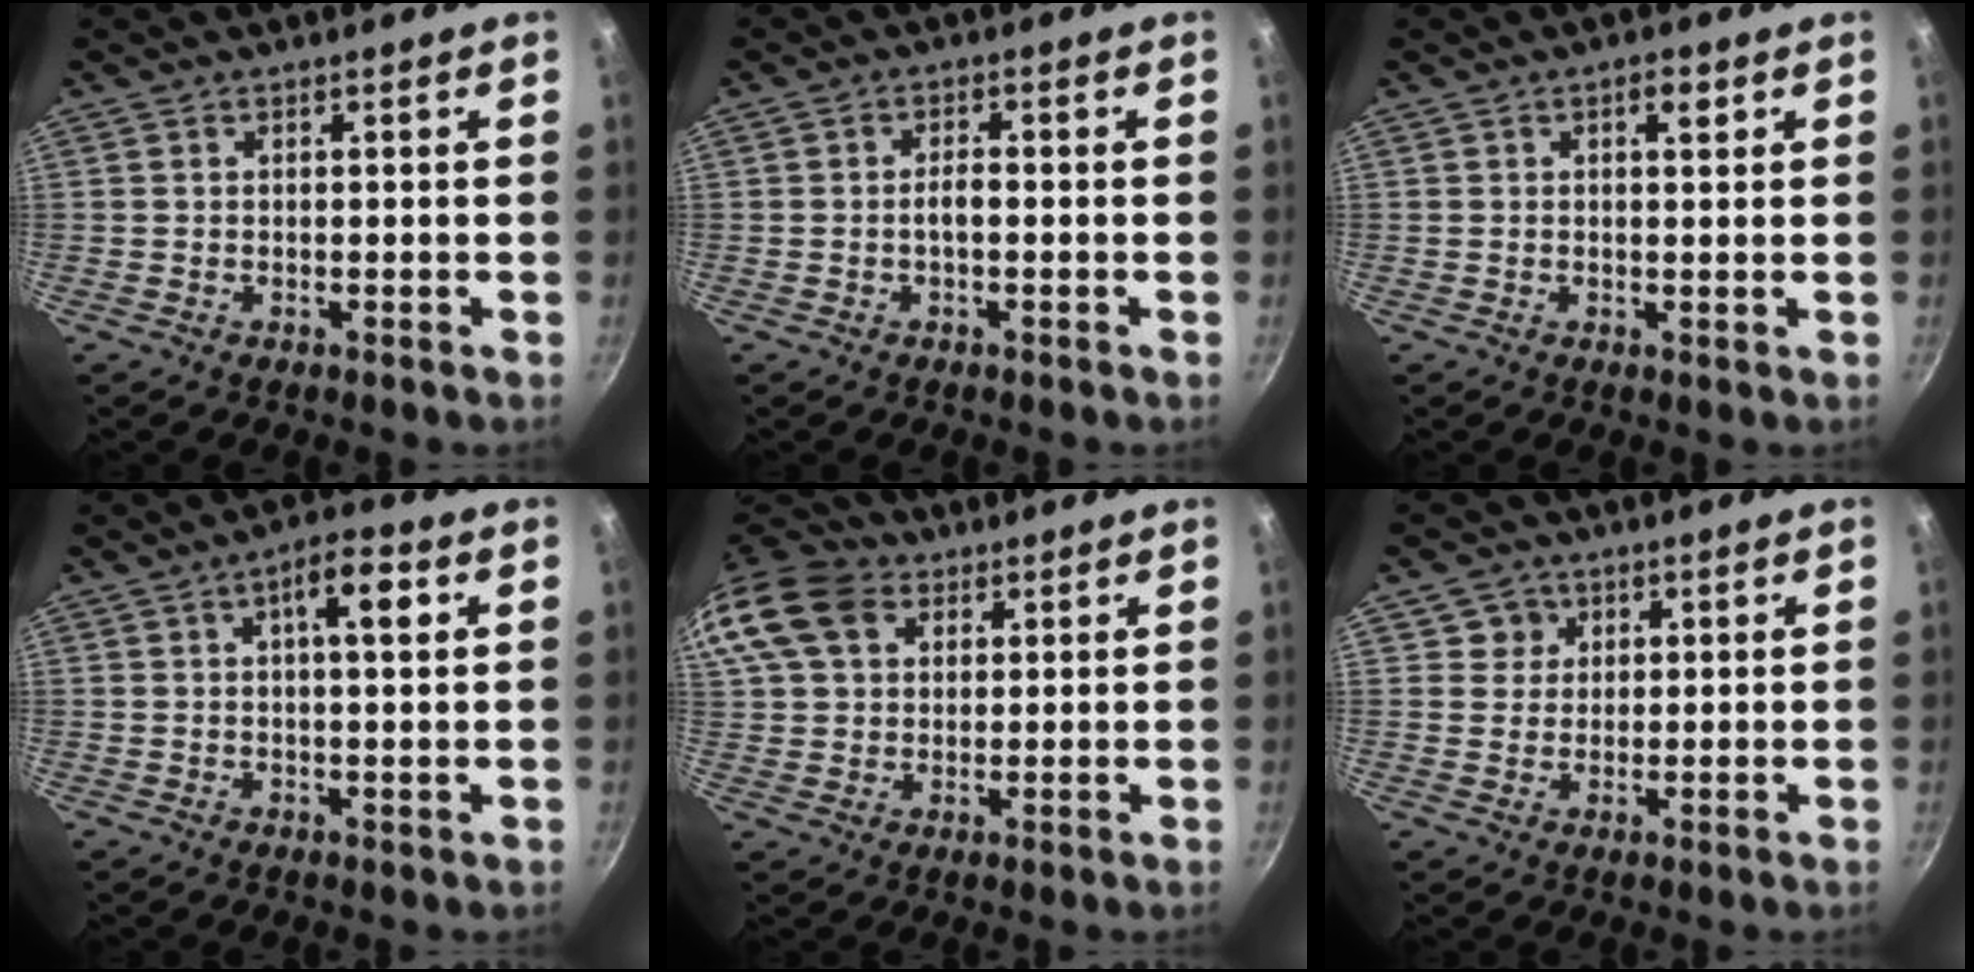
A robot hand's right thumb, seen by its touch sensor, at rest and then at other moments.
{"total": 2.1, "force": [-0.5, 0.9, 1.9], "torque": [-0.030, 0.013, -0.010]}
{"total": 2.8, "force": [1.1, 1.1, 2.3], "torque": [-0.028, -0.003, 0.014]}
{"total": 6.6, "force": [1.9, 2.2, 6.0], "torque": [-0.083, 0.007, 0.024]}
{"total": 16.3, "force": [6.4, 12.1, 8.7], "torque": [-0.183, 0.023, 0.109]}
{"total": 3.7, "force": [1.4, 3.4, 0.3], "torque": [0.027, 0.004, 0.019]}